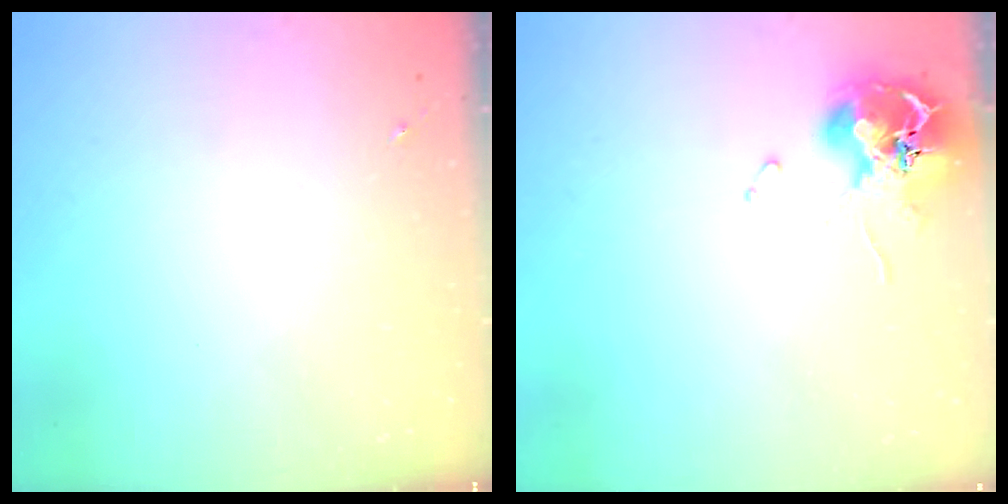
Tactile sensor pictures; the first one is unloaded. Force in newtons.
{"total": 12.3, "press": 12.2, "slide": 1.6}